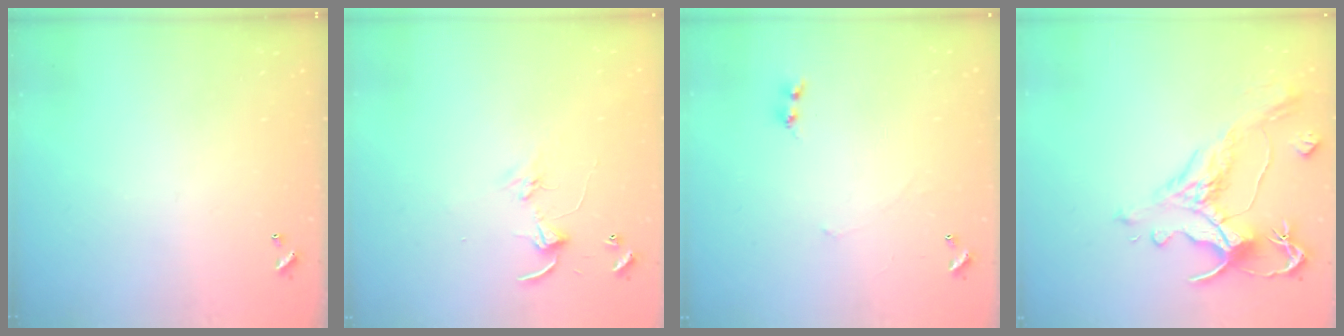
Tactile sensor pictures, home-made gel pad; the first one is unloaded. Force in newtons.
{"total": 4.4, "press": 4.4, "slide": 0.5}
{"total": 1.6, "press": 1.5, "slide": 0.5}
{"total": 1.8, "press": 0.9, "slide": 1.5}